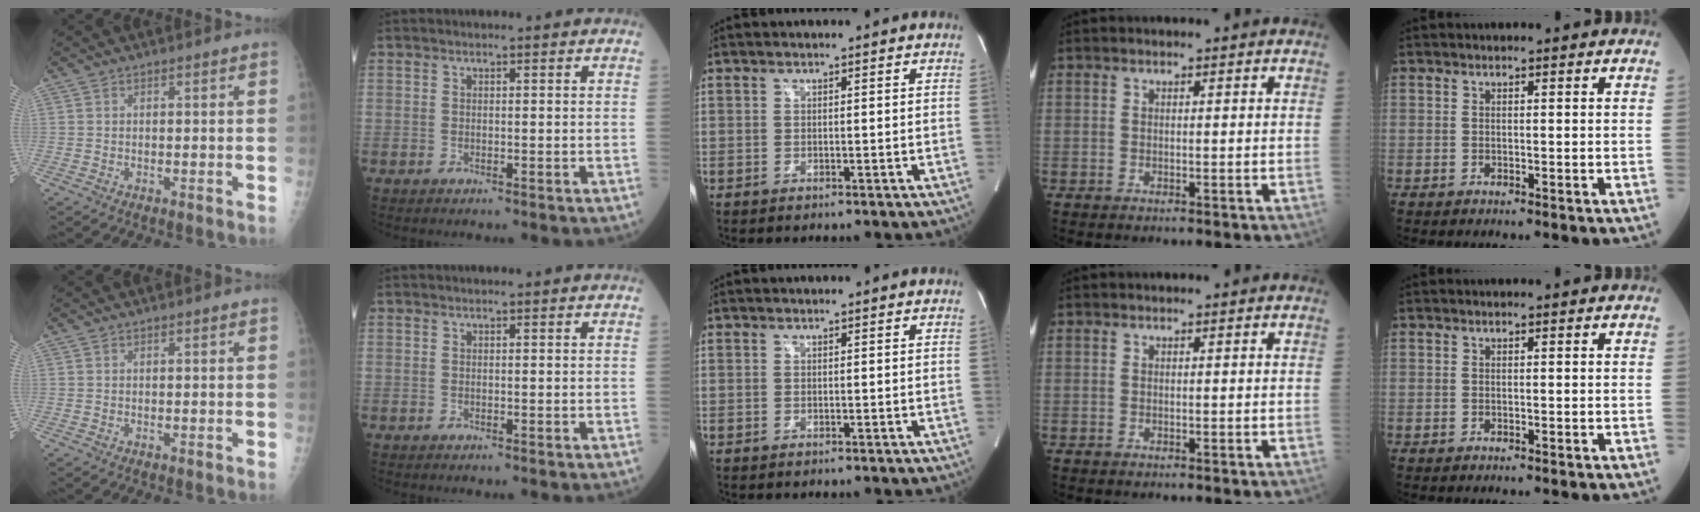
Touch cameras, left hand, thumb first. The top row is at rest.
{}